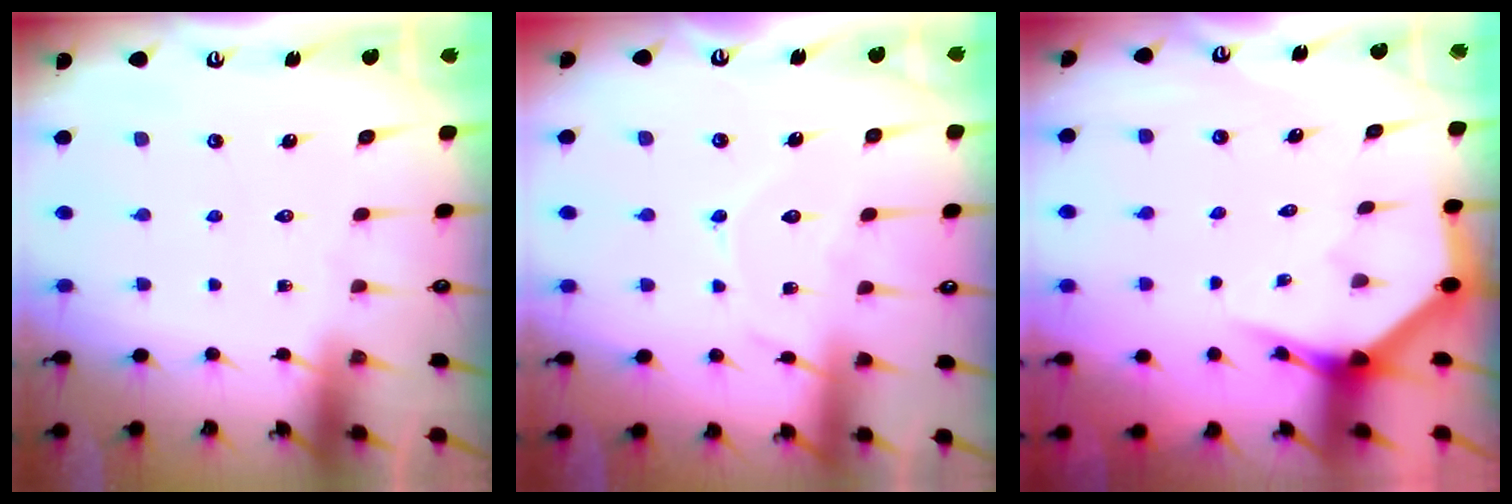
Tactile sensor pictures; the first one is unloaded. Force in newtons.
{"total": 8.3, "press": 8.2, "slide": 0.9}
{"total": 3.9, "press": 3.9, "slide": 0.2}